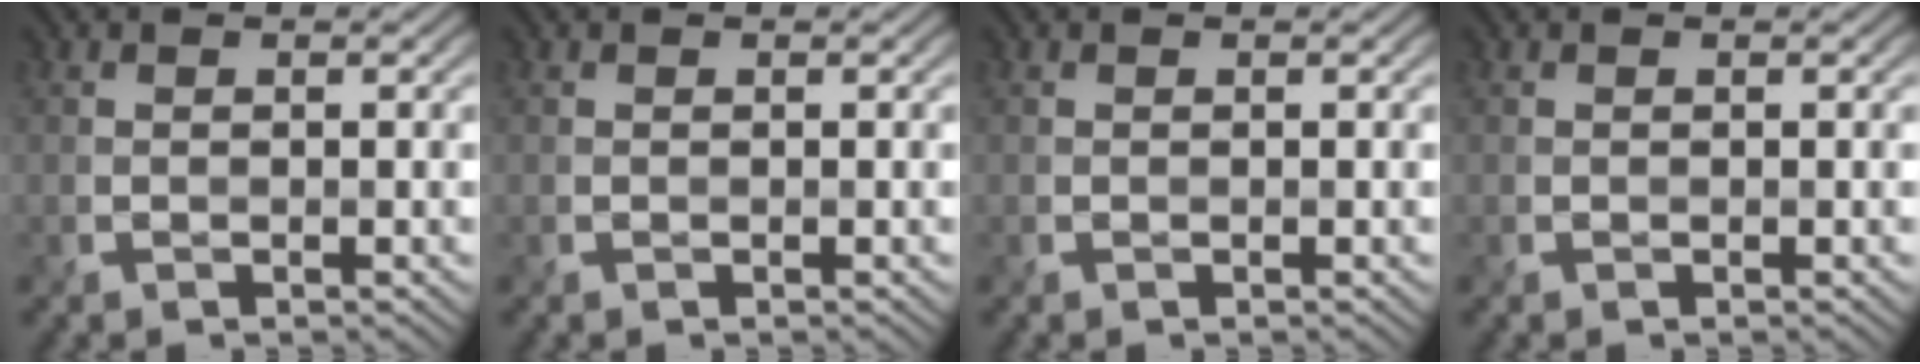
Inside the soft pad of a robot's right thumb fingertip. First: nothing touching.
{"total": 0.0}
{"total": 0.0}
{"total": 0.0}